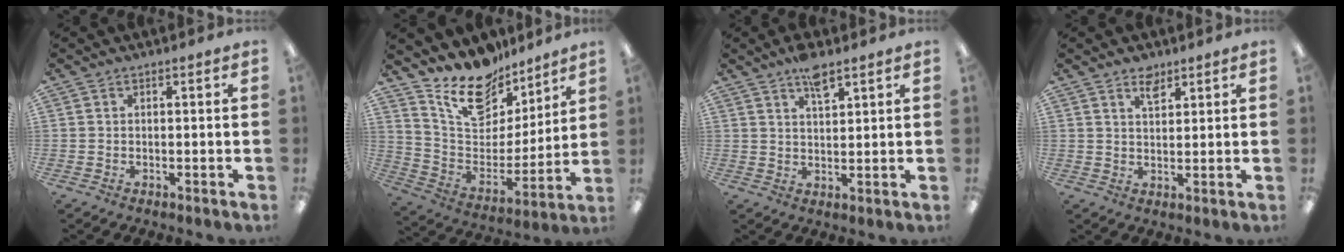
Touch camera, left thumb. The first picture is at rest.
{"total": 19.0, "force": [15.1, 9.0, 7.1], "torque": [-0.144, -0.105, 0.274]}
{"total": 5.6, "force": [4.1, 1.7, 3.4], "torque": [-0.053, -0.019, 0.068]}
{"total": 3.7, "force": [2.9, 1.6, 1.6], "torque": [-0.021, -0.010, 0.051]}